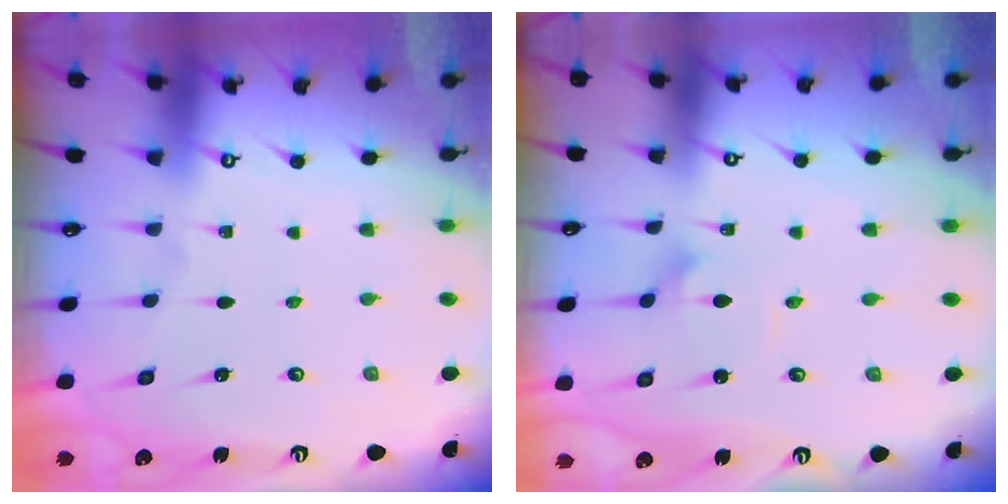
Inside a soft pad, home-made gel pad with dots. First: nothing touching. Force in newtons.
{"total": 2.0, "press": 2.0, "slide": 0.1}